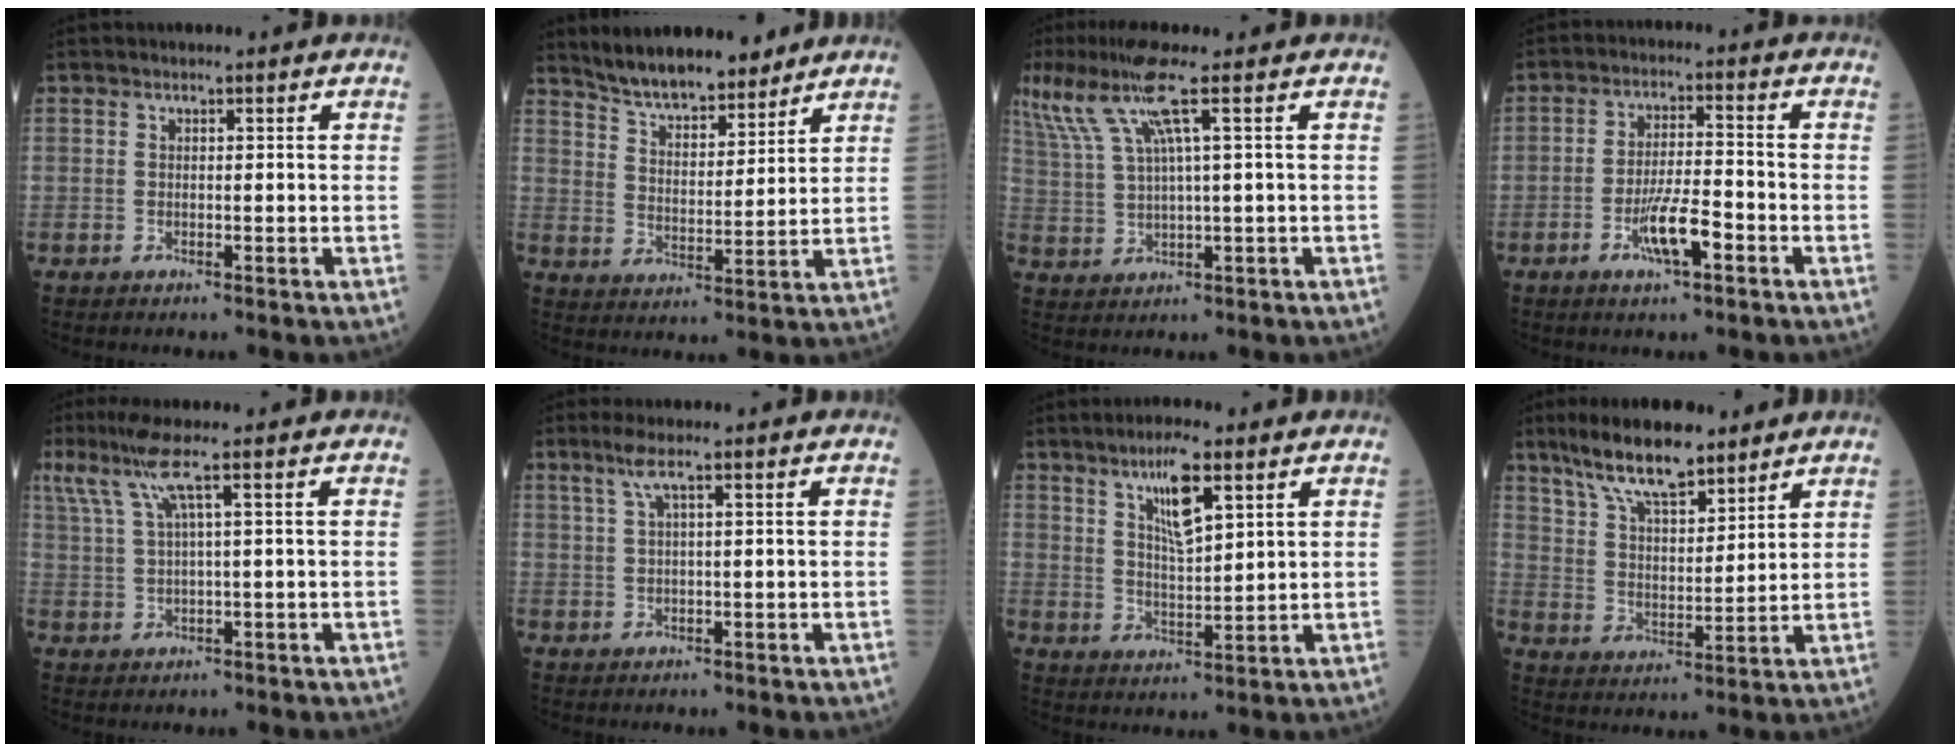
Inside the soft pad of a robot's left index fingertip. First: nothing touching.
{"total": 11.3, "force": [10.0, 2.8, 4.4], "torque": [-0.071, 0.007, 0.173]}
{"total": 9.6, "force": [5.3, -0.5, 8.0], "torque": [-0.184, 0.020, 0.110]}
{"total": 6.4, "force": [-3.2, 1.2, 5.4], "torque": [-0.108, -0.007, -0.056]}
{"total": 6.5, "force": [3.5, -0.5, 5.5], "torque": [-0.127, 0.013, 0.075]}
{"total": 3.0, "force": [1.7, -0.1, 2.5], "torque": [-0.064, 0.007, 0.039]}
{"total": 7.1, "force": [4.0, 1.2, 5.8], "torque": [-0.112, -0.001, 0.075]}
{"total": 12.2, "force": [9.4, 3.4, 7.0], "torque": [-0.134, 0.010, 0.171]}